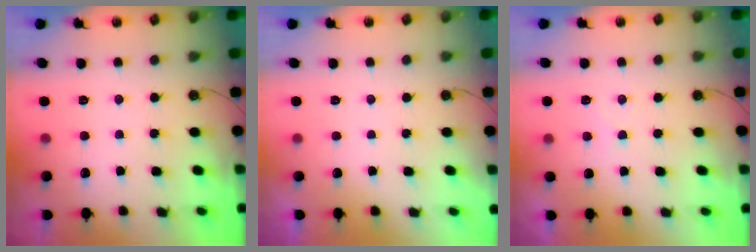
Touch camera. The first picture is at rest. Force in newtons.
{"total": 0.0}
{"total": 5.1, "press": 5.1, "slide": 0.6}